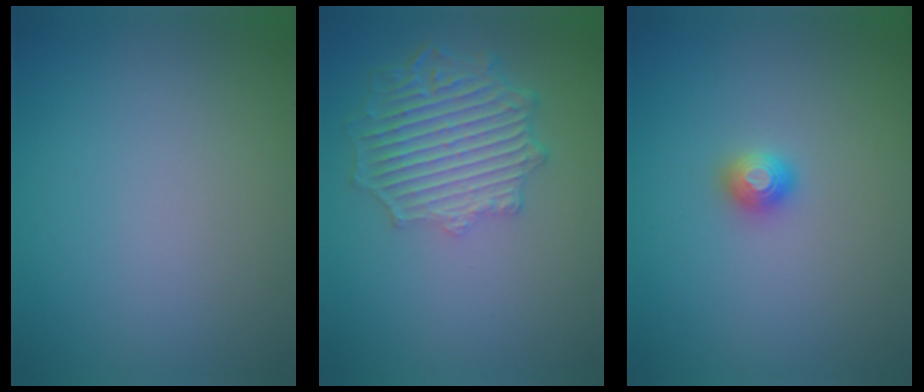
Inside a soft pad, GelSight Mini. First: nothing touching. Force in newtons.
{"total": 6.4, "press": 4.9, "slide": 4.1}
{"total": 1.2, "press": 1.2, "slide": 0.2}